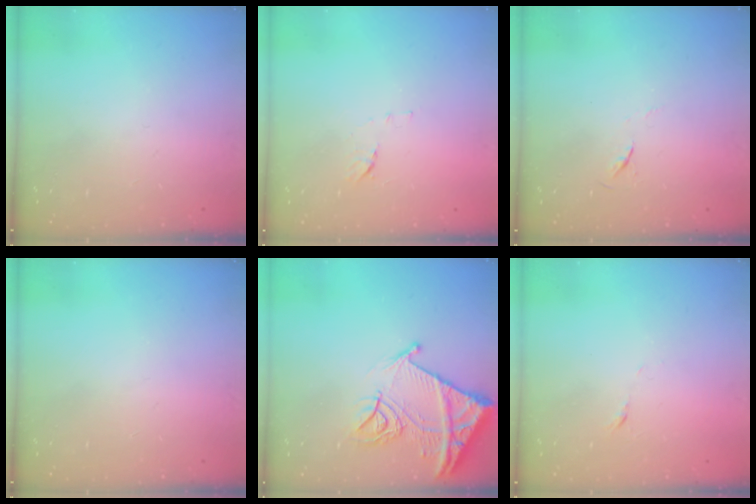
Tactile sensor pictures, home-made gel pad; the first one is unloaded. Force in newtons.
{"total": 7.7, "press": 7.7, "slide": 0.5}
{"total": 4.0, "press": 4.0, "slide": 0.6}
{"total": 0.0}
{"total": 14.9, "press": 14.8, "slide": 1.6}
{"total": 4.4, "press": 4.3, "slide": 0.8}